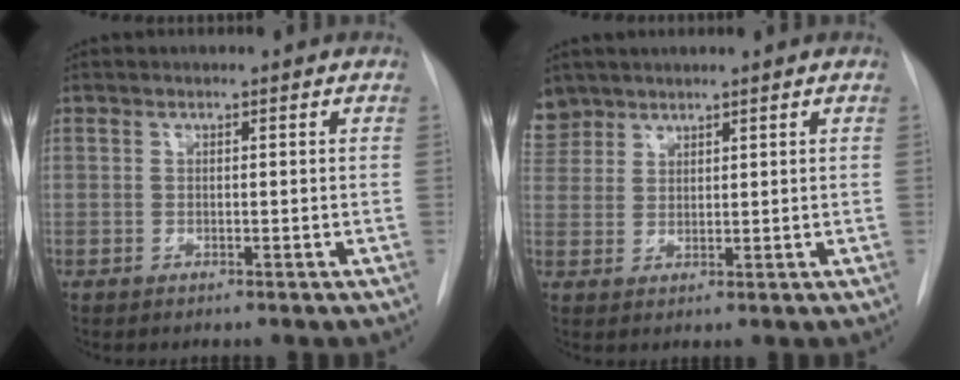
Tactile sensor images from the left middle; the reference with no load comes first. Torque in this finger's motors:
{"motor_torque": [0.13, -0.13, 0.02, -0.04]}